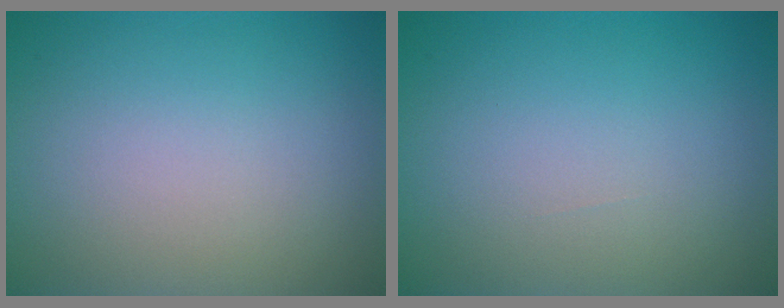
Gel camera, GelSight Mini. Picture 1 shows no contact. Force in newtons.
{"total": 0.0}